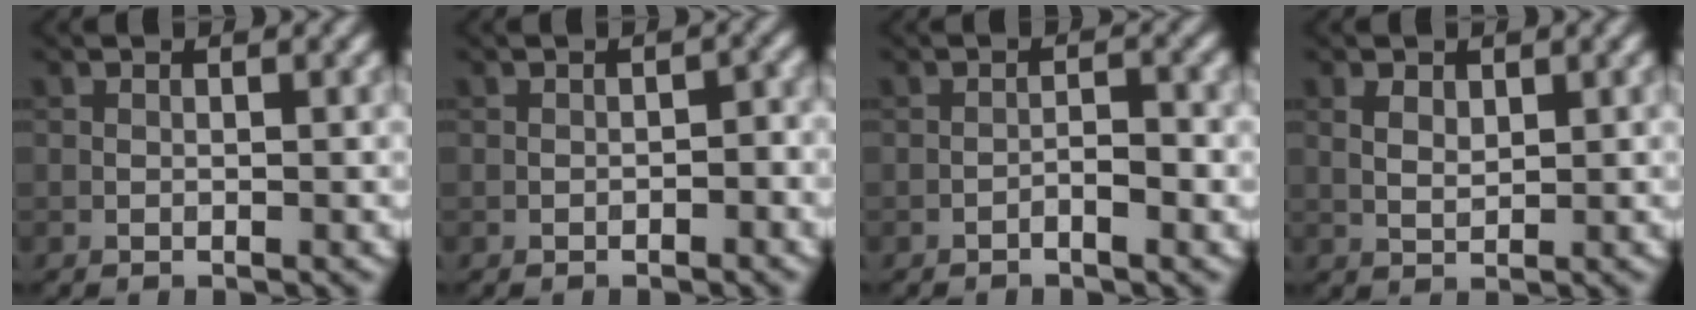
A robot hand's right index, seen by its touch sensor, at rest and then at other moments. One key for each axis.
{"total": 1.1, "fx": -0.5, "fy": 0.6, "fz": 0.8, "tx": -0.010, "ty": 0.004, "tz": -0.006}
{"total": 1.7, "fx": -0.9, "fy": 0.4, "fz": 1.4, "tx": -0.022, "ty": 0.004, "tz": -0.017}
{"total": 1.7, "fx": 0.8, "fy": 1.0, "fz": 1.1, "tx": -0.025, "ty": -0.002, "tz": 0.018}